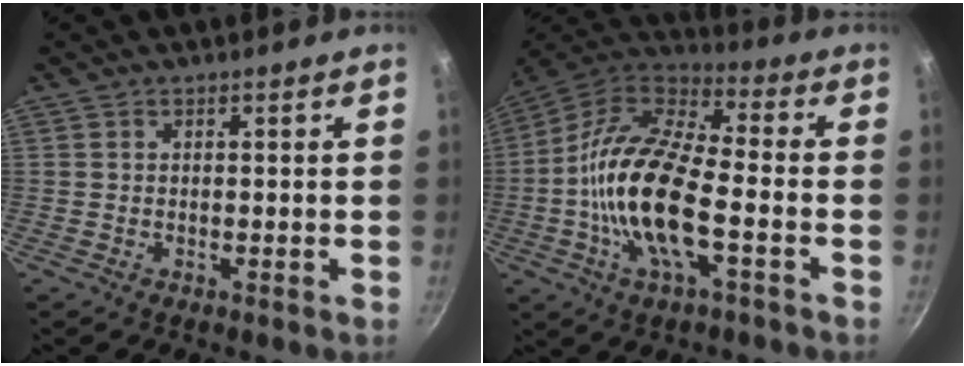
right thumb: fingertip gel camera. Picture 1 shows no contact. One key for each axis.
{"total": 19.5, "fx": -3.9, "fy": 7.8, "fz": 17.4, "tx": -0.334, "ty": 0.036, "tz": -0.094}